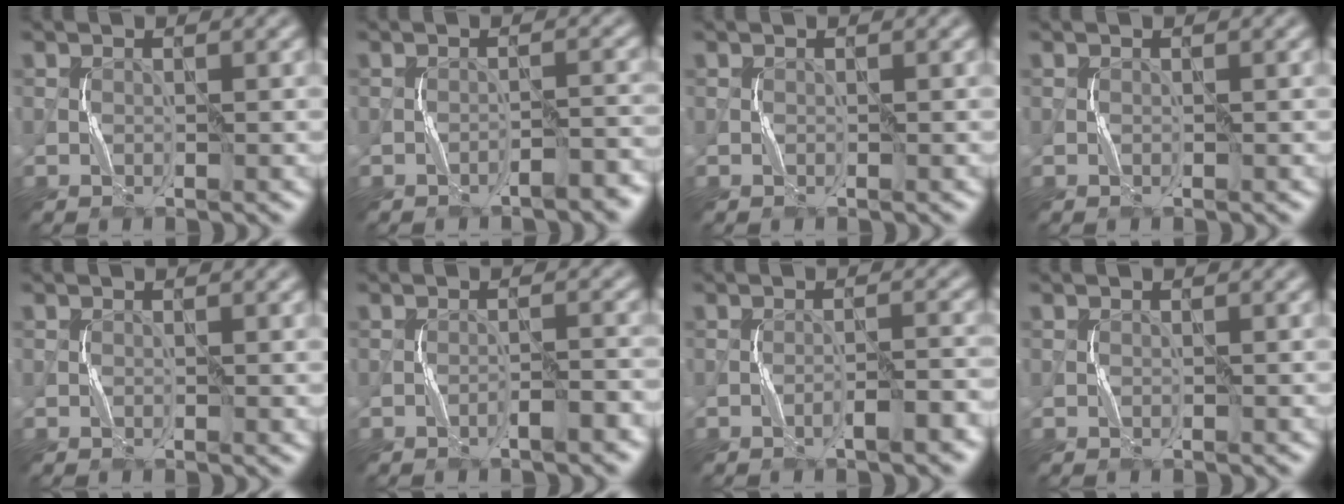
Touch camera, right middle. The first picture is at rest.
{"total": 2.0, "force": [-1.6, 0.3, 1.2], "torque": [-0.016, 0.010, -0.027]}
{"total": 0.0}
{"total": 0.0}
{"total": 0.0}
{"total": 1.7, "force": [-1.1, 0.2, 1.3], "torque": [-0.019, 0.010, -0.020]}
{"total": 2.5, "force": [-1.4, 0.4, 2.0], "torque": [-0.031, 0.011, -0.026]}
{"total": 0.0}